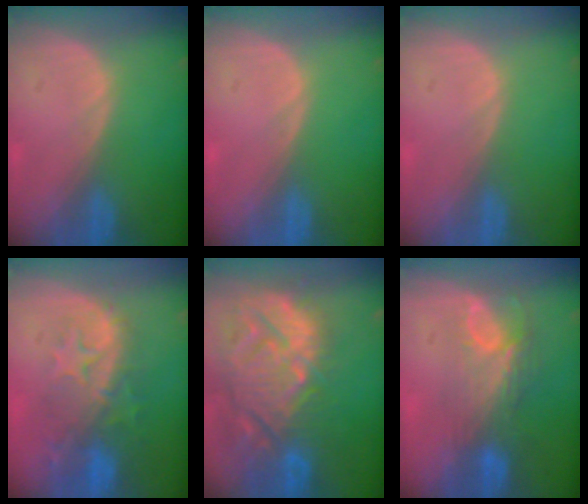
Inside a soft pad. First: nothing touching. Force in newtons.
{"total": 0.0}
{"total": 0.0}
{"total": 9.9, "press": 8.6, "slide": 4.8}
{"total": 14.6, "press": 12.5, "slide": 7.5}
{"total": 7.9, "press": 7.0, "slide": 3.7}